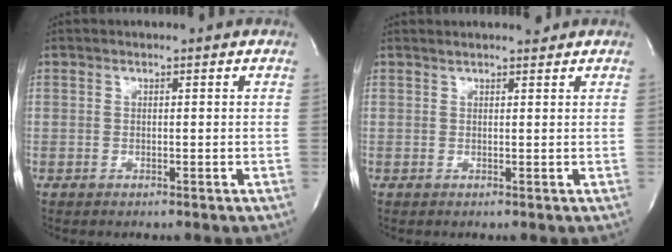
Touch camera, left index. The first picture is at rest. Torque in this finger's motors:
{"motor_torque": [0.00, 0.00, 0.00, 0.00]}